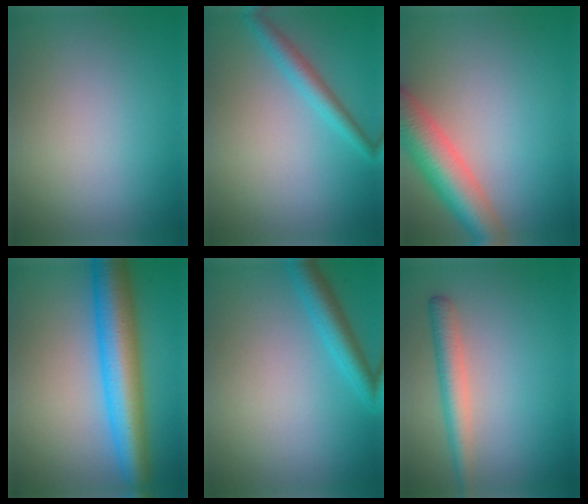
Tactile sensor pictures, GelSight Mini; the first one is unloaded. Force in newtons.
{"total": 2.5, "press": 2.5, "slide": 0.0}
{"total": 6.5, "press": 6.4, "slide": 0.6}
{"total": 8.1, "press": 8.1, "slide": 0.2}
{"total": 3.2, "press": 3.2, "slide": 0.2}
{"total": 2.8, "press": 2.8, "slide": 0.1}